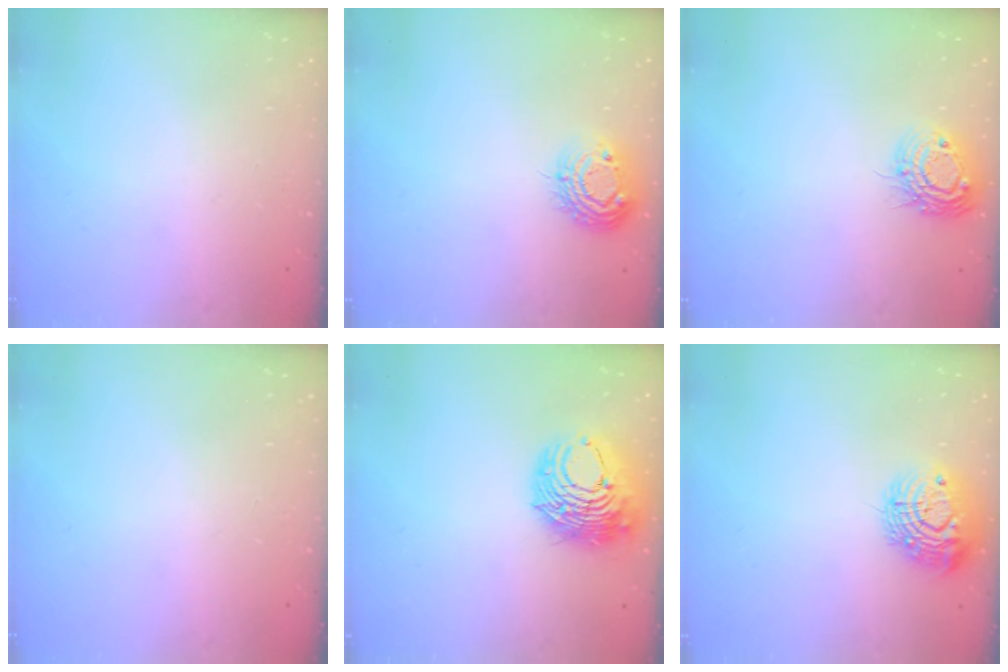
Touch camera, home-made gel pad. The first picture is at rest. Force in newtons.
{"total": 10.0, "press": 9.9, "slide": 0.8}
{"total": 10.7, "press": 10.6, "slide": 0.9}
{"total": 0.0}
{"total": 11.8, "press": 11.7, "slide": 1.6}
{"total": 12.7, "press": 12.7, "slide": 1.0}